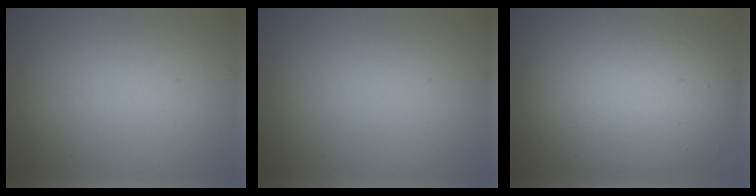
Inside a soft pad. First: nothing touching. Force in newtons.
{"total": 0.0}
{"total": 11.7, "press": 11.6, "slide": 1.1}